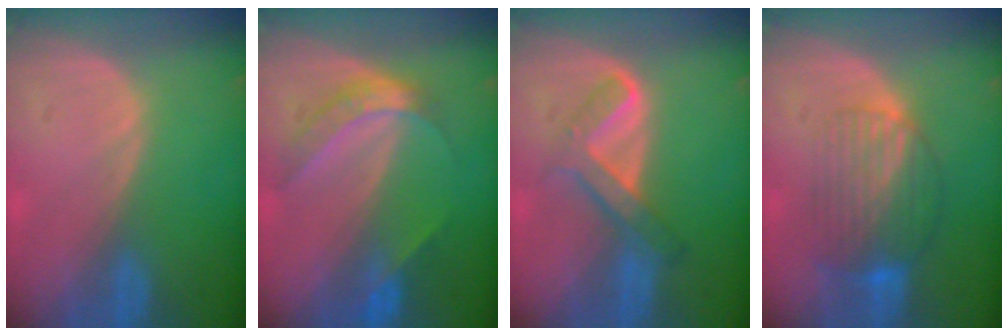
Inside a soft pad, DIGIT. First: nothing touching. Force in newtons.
{"total": 6.1, "press": 5.1, "slide": 3.2}
{"total": 6.0, "press": 5.3, "slide": 2.8}
{"total": 8.3, "press": 7.3, "slide": 4.0}